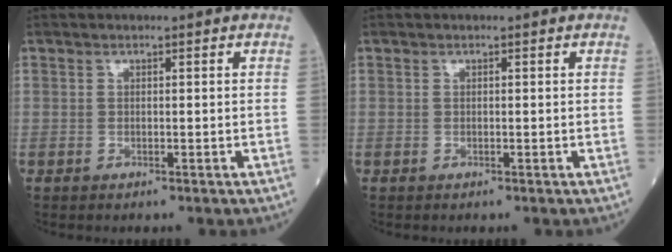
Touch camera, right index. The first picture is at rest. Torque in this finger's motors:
{"motor_torque": [0.05, -0.03, 0.05, 0.02]}